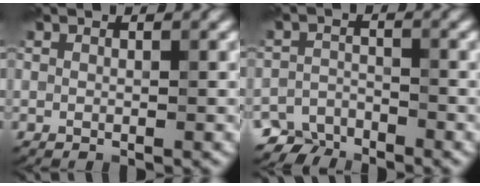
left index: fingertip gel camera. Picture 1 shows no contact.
{"total": 3.8, "force": [-3.4, 1.6, 0.7], "torque": [-0.003, -0.007, -0.068]}